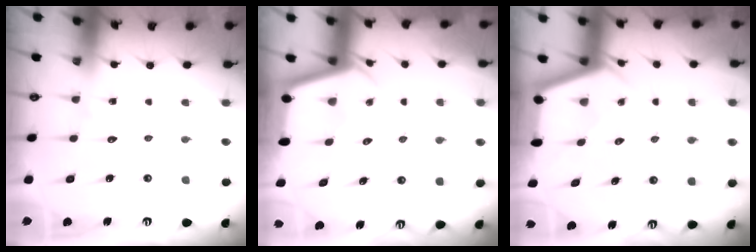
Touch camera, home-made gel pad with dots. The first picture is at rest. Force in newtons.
{"total": 3.0, "press": 3.0, "slide": 0.3}
{"total": 2.8, "press": 2.8, "slide": 0.4}